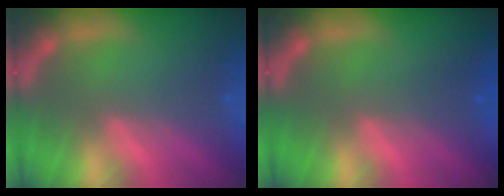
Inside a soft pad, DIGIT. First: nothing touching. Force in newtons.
{"total": 1.5}